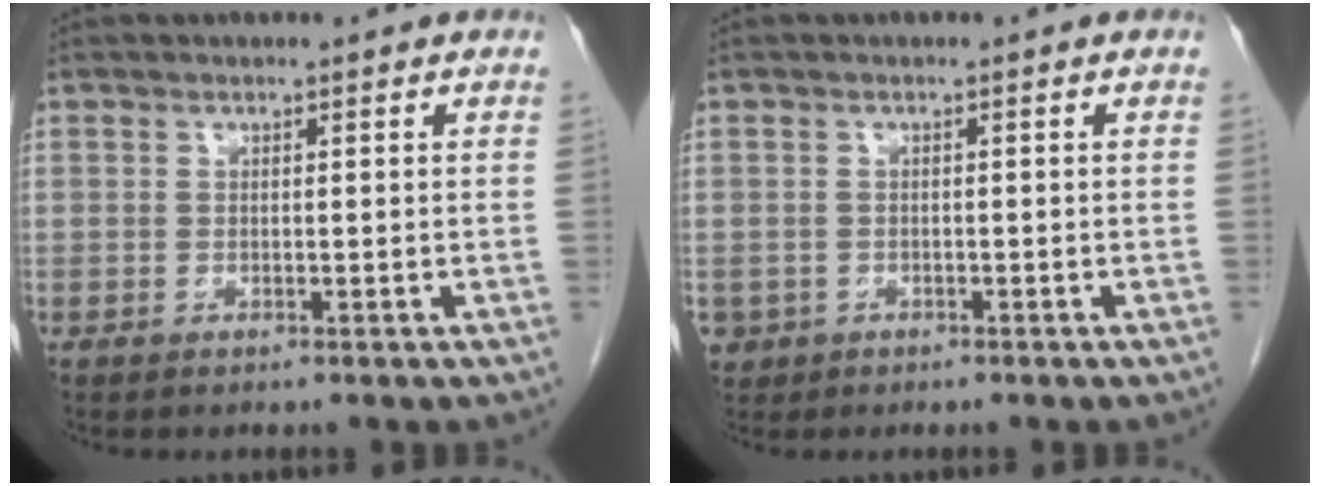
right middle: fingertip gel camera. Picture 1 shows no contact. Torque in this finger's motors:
{"motor_torque": [0.66, -0.34, 0.31, 0.01]}